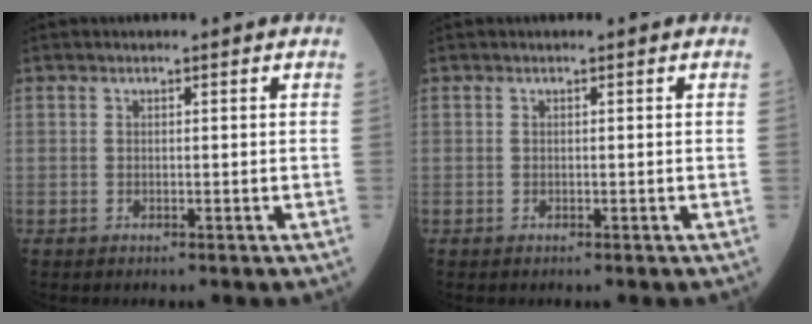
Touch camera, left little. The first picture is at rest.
{"total": 0.0}